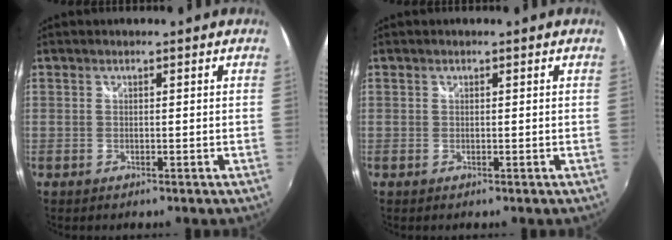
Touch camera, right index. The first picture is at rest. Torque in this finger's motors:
{"motor_torque": [0.13, 0.06, 0.03, 0.01]}